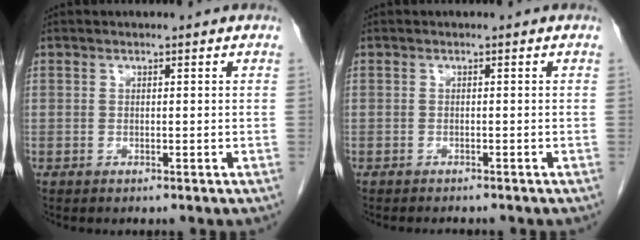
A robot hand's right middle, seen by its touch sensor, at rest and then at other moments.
{"total": 2.1, "force": [-1.9, 0.4, 0.7], "torque": [-0.014, -0.006, -0.021]}